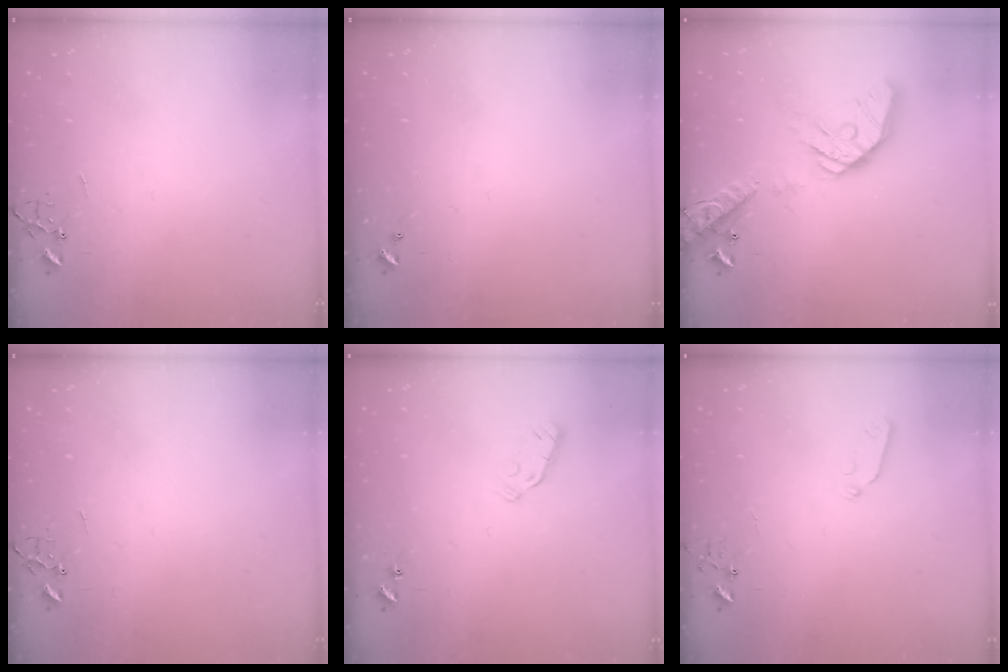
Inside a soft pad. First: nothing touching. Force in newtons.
{"total": 0.0}
{"total": 19.5, "press": 19.2, "slide": 3.3}
{"total": 0.0}
{"total": 3.6, "press": 3.4, "slide": 0.9}
{"total": 4.8, "press": 4.7, "slide": 0.7}